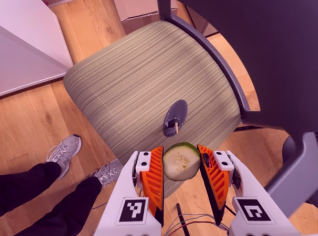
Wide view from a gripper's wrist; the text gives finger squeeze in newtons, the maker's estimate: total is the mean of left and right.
{"total": 9.0, "left": 9.3, "right": 8.7}